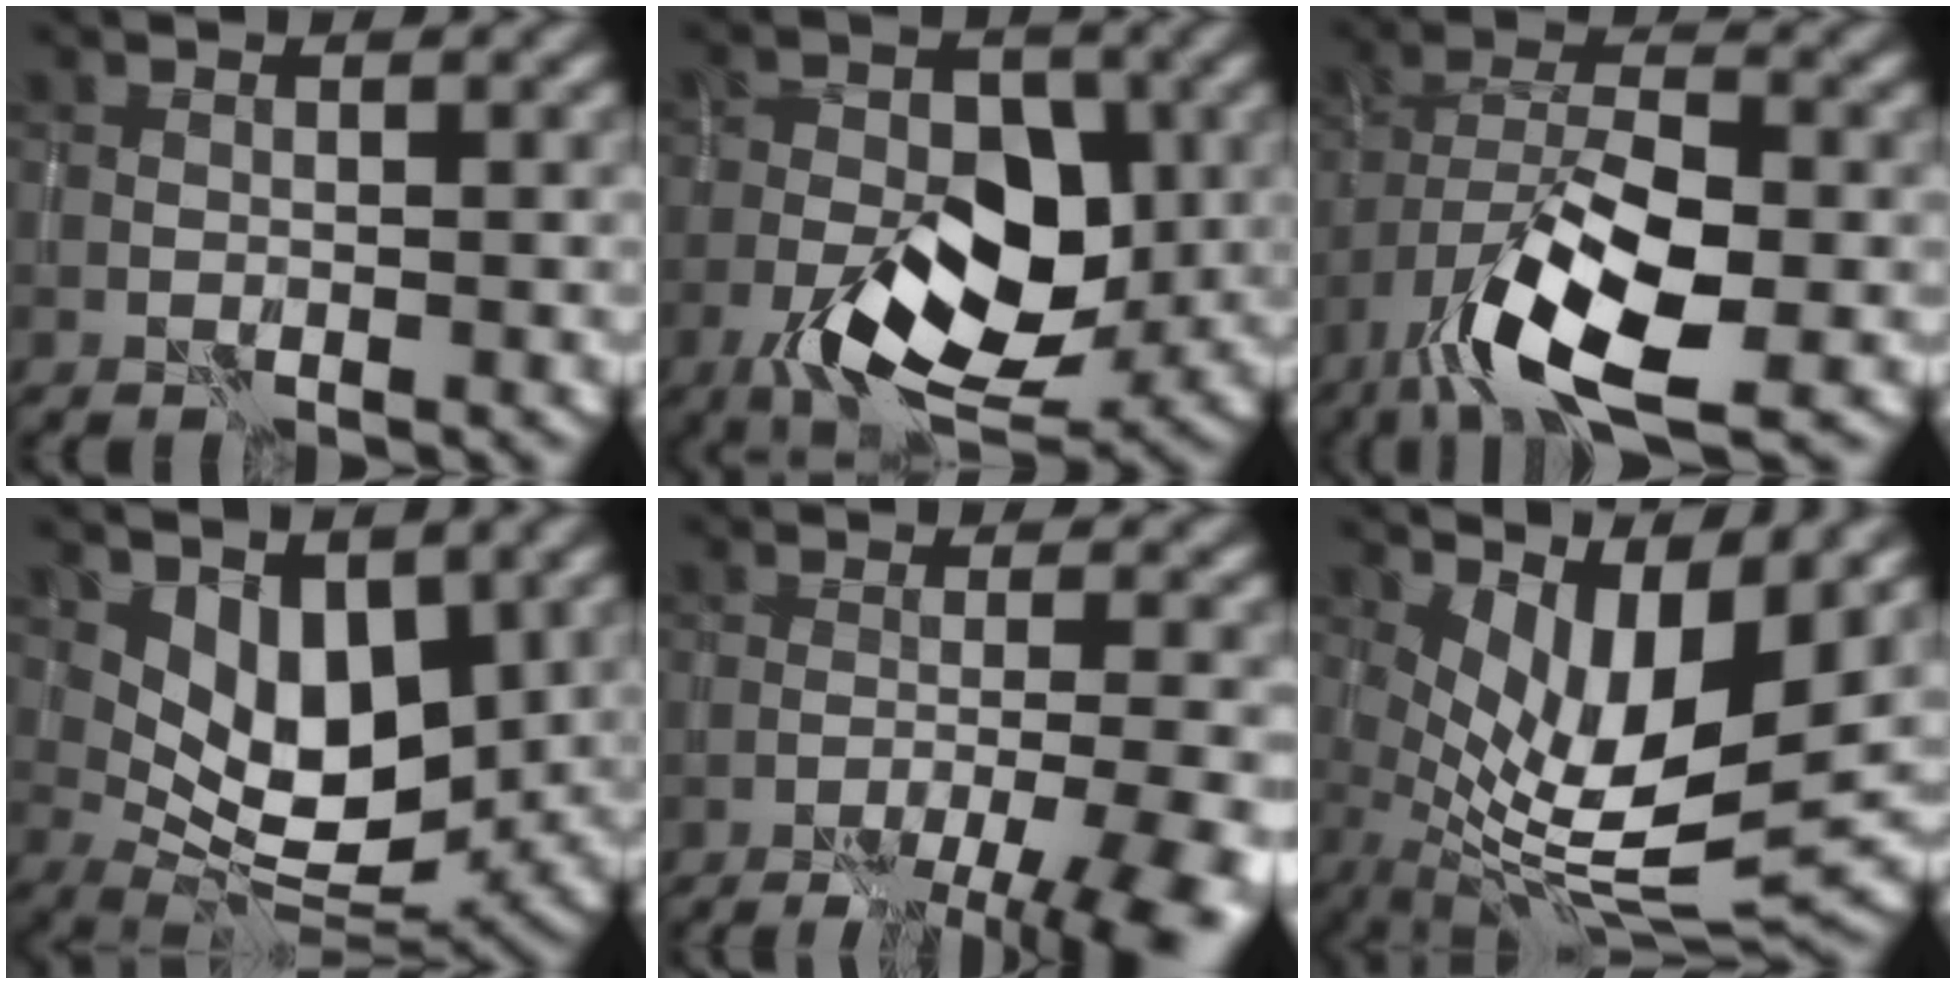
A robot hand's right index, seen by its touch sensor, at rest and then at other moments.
{"total": 9.3, "force": [-3.1, 4.7, 7.3], "torque": [-0.123, 0.002, -0.057]}
{"total": 10.4, "force": [-4.9, 3.8, 8.3], "torque": [-0.158, 0.001, -0.093]}
{"total": 5.7, "force": [2.4, 2.9, 4.3], "torque": [-0.074, -0.016, 0.041]}
{"total": 8.3, "force": [-5.9, 1.1, 5.6], "torque": [-0.081, -0.011, -0.075]}
{"total": 8.6, "force": [2.2, 3.0, 7.8], "torque": [-0.147, -0.011, 0.043]}